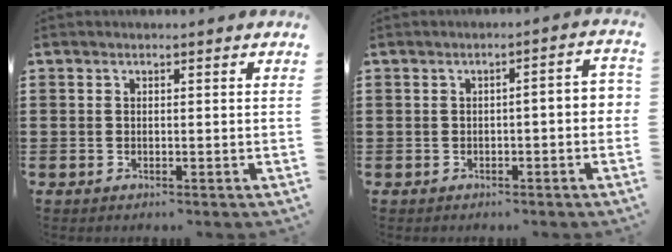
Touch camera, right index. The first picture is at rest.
{"total": 2.0, "force": [-0.8, 0.3, 1.8], "torque": [-0.032, 0.001, -0.017]}